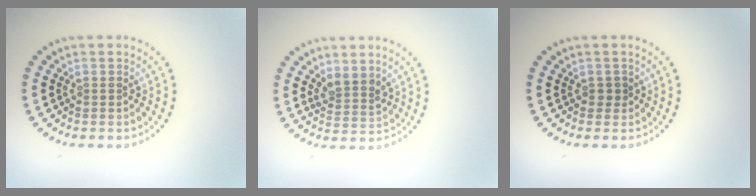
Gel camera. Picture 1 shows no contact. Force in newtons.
{"total": 2.4, "press": 1.9, "slide": 1.5}
{"total": 0.7, "press": 0.7, "slide": 0.2}